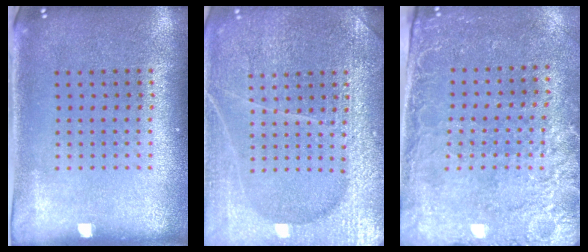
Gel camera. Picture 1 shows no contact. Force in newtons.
{"total": 5.3, "press": 5.3, "slide": 0.6}
{"total": 2.6, "press": 2.4, "slide": 1.1}